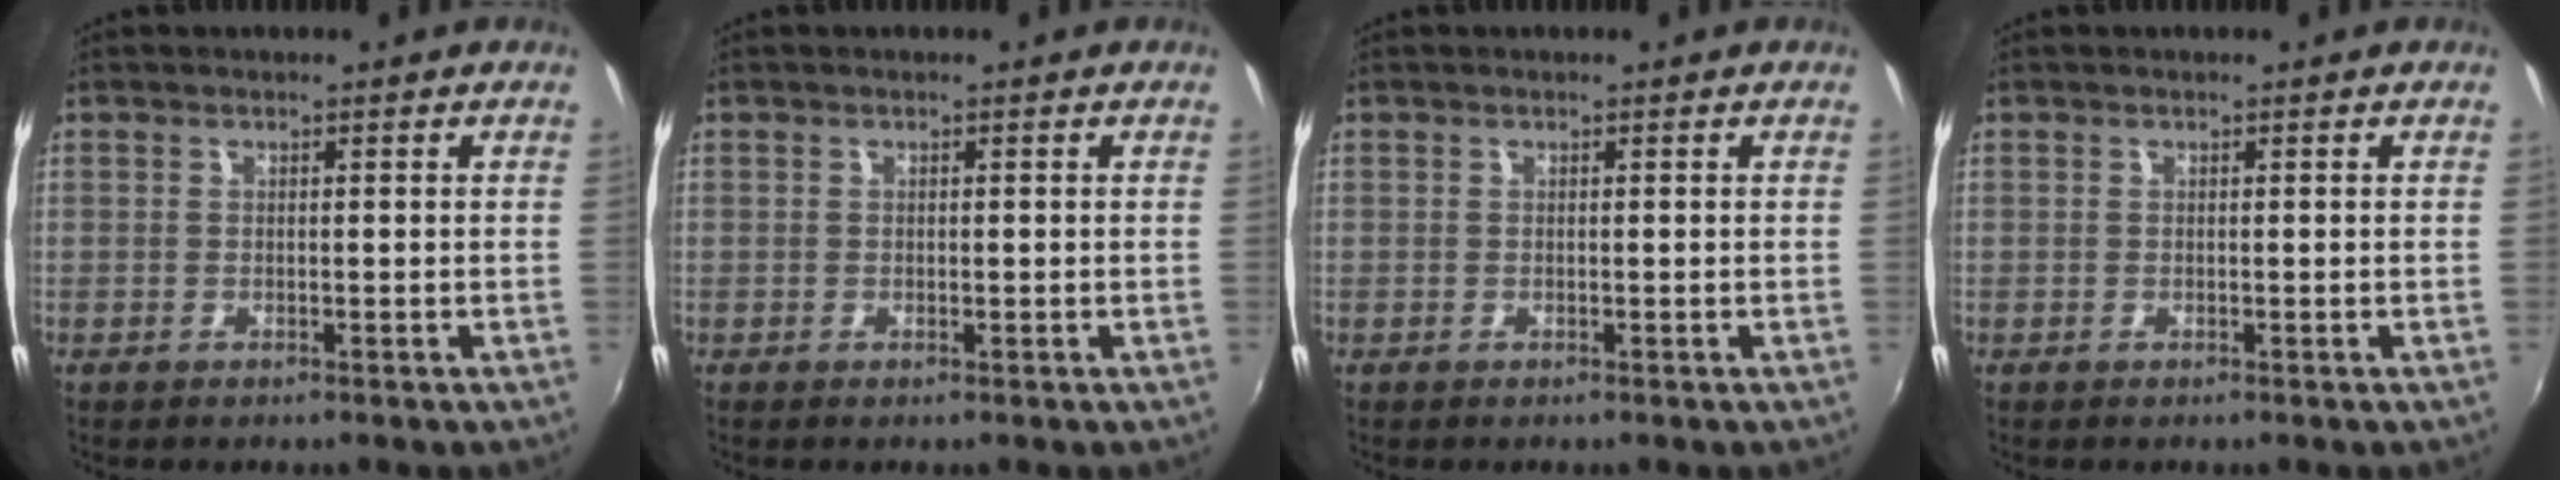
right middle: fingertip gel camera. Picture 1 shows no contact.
{"total": 0.0}
{"total": 0.0}
{"total": 0.0}